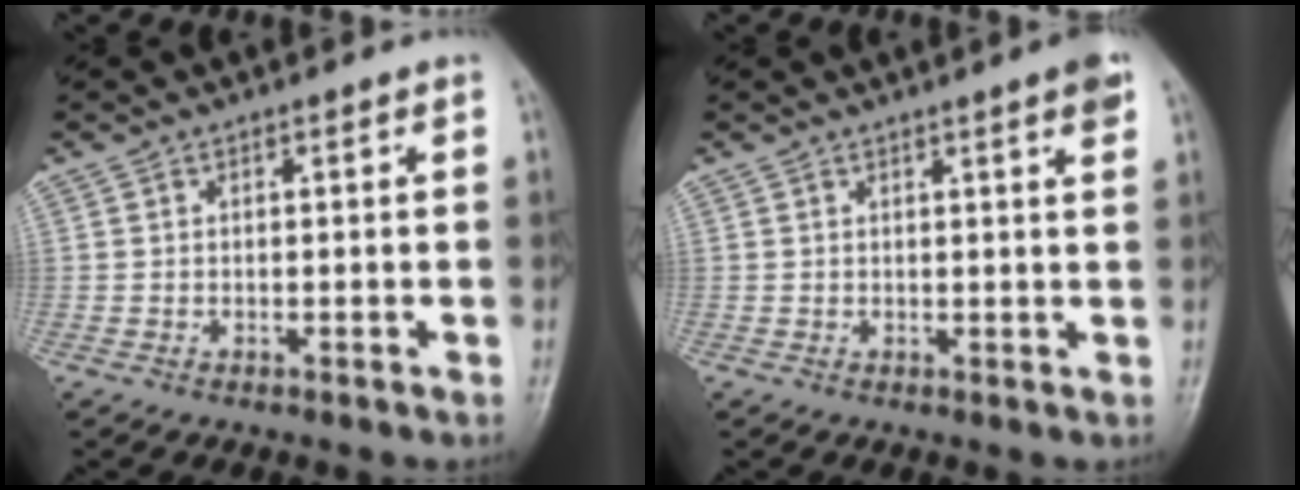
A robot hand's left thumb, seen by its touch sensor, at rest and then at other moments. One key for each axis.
{"total": 3.4, "fx": 2.0, "fy": 0.3, "fz": 2.7, "tx": -0.031, "ty": -0.006, "tz": 0.022}